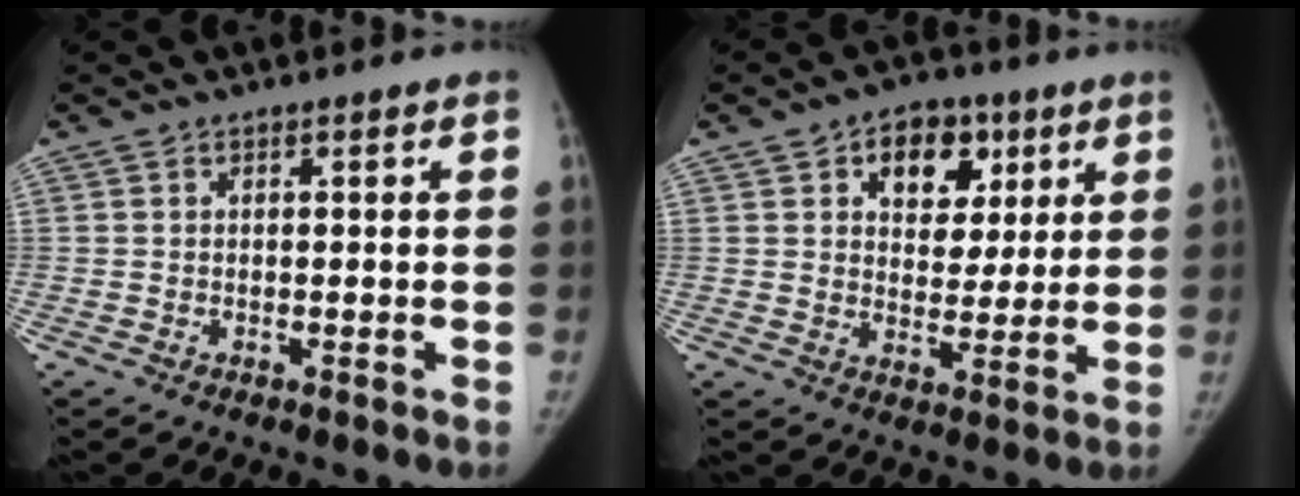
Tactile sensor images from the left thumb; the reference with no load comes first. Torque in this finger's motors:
{"motor_torque": [0.55, 0.04, 0.63, -0.85, 0.17]}